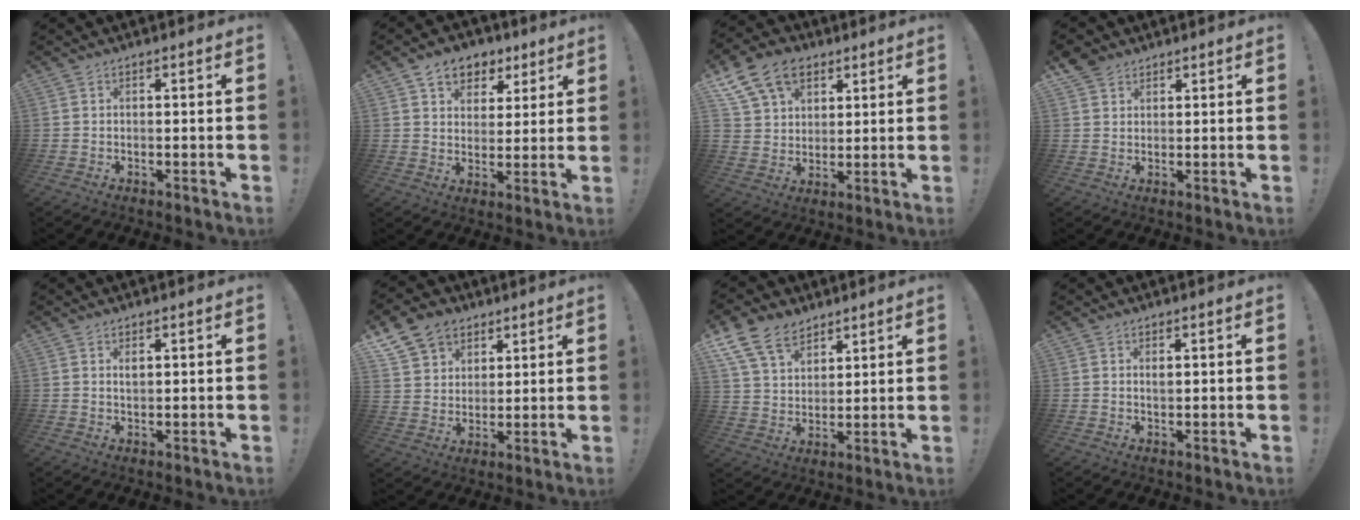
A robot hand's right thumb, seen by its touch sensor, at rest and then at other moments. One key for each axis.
{"total": 9.5, "fx": 5.4, "fy": 7.1, "fz": 3.3, "tx": -0.043, "ty": -0.025, "tz": 0.104}
{"total": 14.6, "fx": 7.5, "fy": 10.6, "fz": 6.6, "tx": -0.108, "ty": -0.032, "tz": 0.149}
{"total": 4.0, "fx": 2.9, "fy": 2.6, "fz": 0.9, "tx": -0.014, "ty": -0.014, "tz": 0.055}
{"total": 1.4, "fx": 0.6, "fy": 0.7, "fz": 1.1, "tx": -0.010, "ty": -0.005, "tz": 0.008}
{"total": 11.9, "fx": 6.8, "fy": 9.0, "fz": 3.7, "tx": -0.062, "ty": -0.038, "tz": 0.138}
{"total": 12.8, "fx": 8.7, "fy": 7.9, "fz": 5.0, "tx": -0.104, "ty": -0.046, "tz": 0.171}
{"total": 1.0, "fx": 0.4, "fy": 0.5, "fz": 0.8, "tx": -0.003, "ty": -0.005, "tz": 0.005}